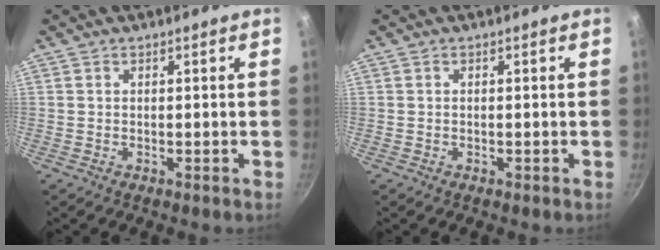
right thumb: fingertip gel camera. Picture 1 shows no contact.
{"total": 0.0}